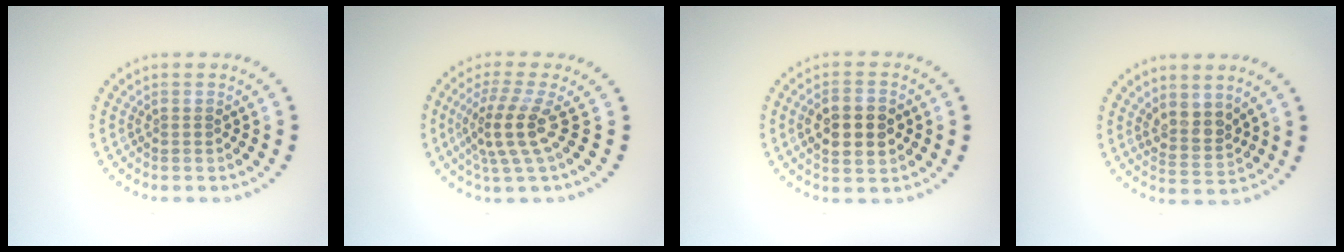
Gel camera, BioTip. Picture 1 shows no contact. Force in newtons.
{"total": 3.6, "press": 2.7, "slide": 2.5}
{"total": 4.6, "press": 4.6, "slide": 0.2}
{"total": 2.5, "press": 2.1, "slide": 1.4}